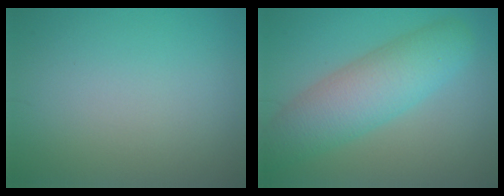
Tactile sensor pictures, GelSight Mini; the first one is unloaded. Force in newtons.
{"total": 6.7, "press": 6.7, "slide": 0.1}